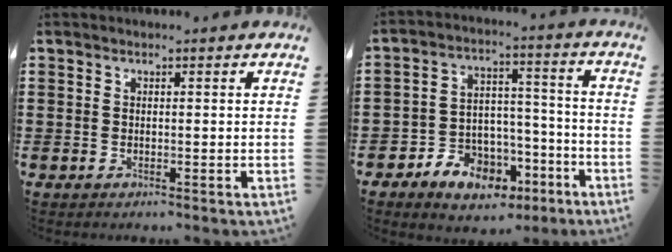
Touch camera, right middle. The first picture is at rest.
{"total": 7.3, "force": [-5.1, 4.8, 2.2], "torque": [-0.046, 0.033, -0.096]}